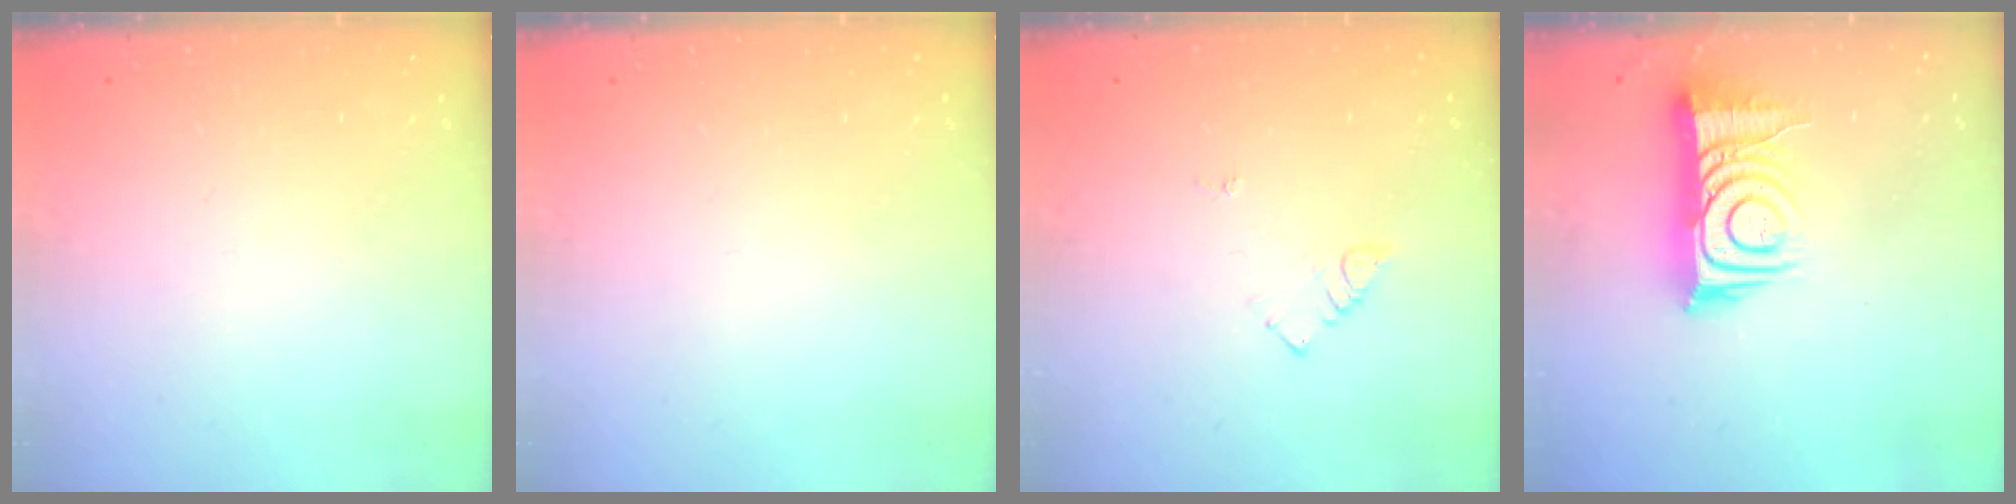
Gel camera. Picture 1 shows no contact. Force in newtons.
{"total": 0.0}
{"total": 4.0, "press": 4.0, "slide": 0.5}
{"total": 12.6, "press": 12.6, "slide": 0.9}